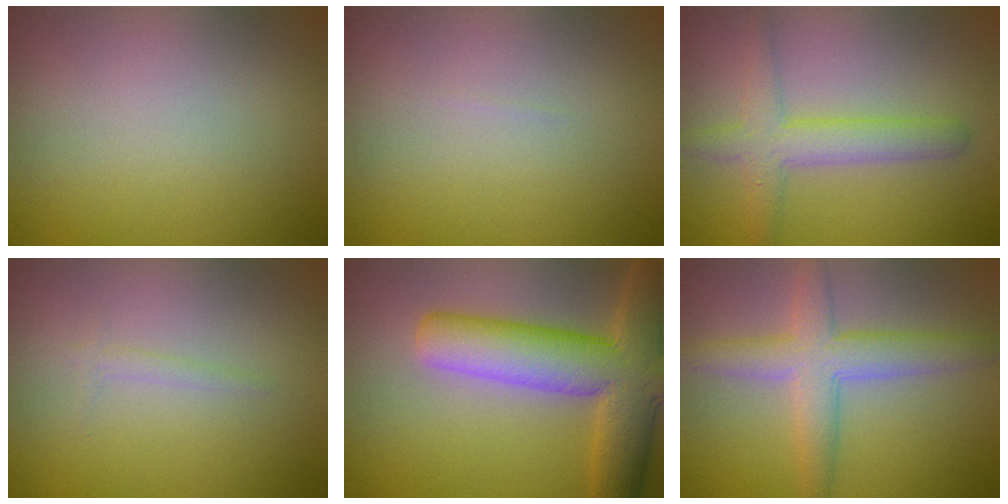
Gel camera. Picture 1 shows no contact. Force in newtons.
{"total": 0.0}
{"total": 3.7, "press": 3.7, "slide": 0.1}
{"total": 1.0, "press": 1.0, "slide": 0.1}
{"total": 10.0, "press": 9.9, "slide": 0.8}
{"total": 4.6, "press": 4.6, "slide": 0.2}